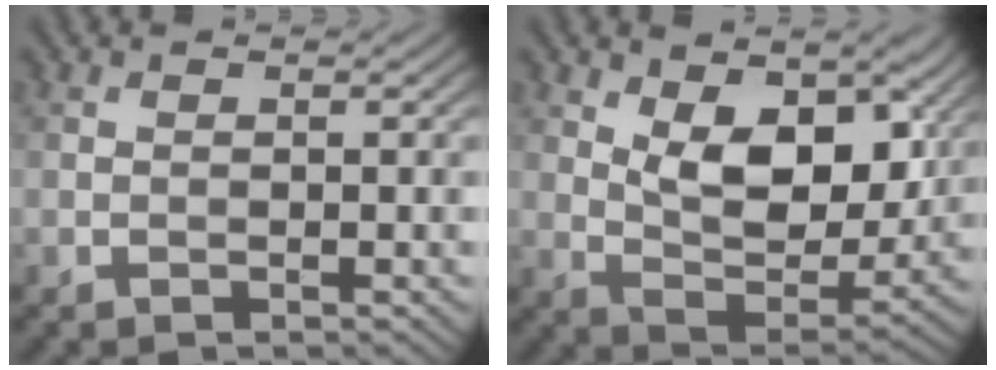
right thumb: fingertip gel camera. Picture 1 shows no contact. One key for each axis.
{"total": 11.0, "fx": 4.0, "fy": 6.2, "fz": 8.3, "tx": -0.157, "ty": -0.015, "tz": 0.067}